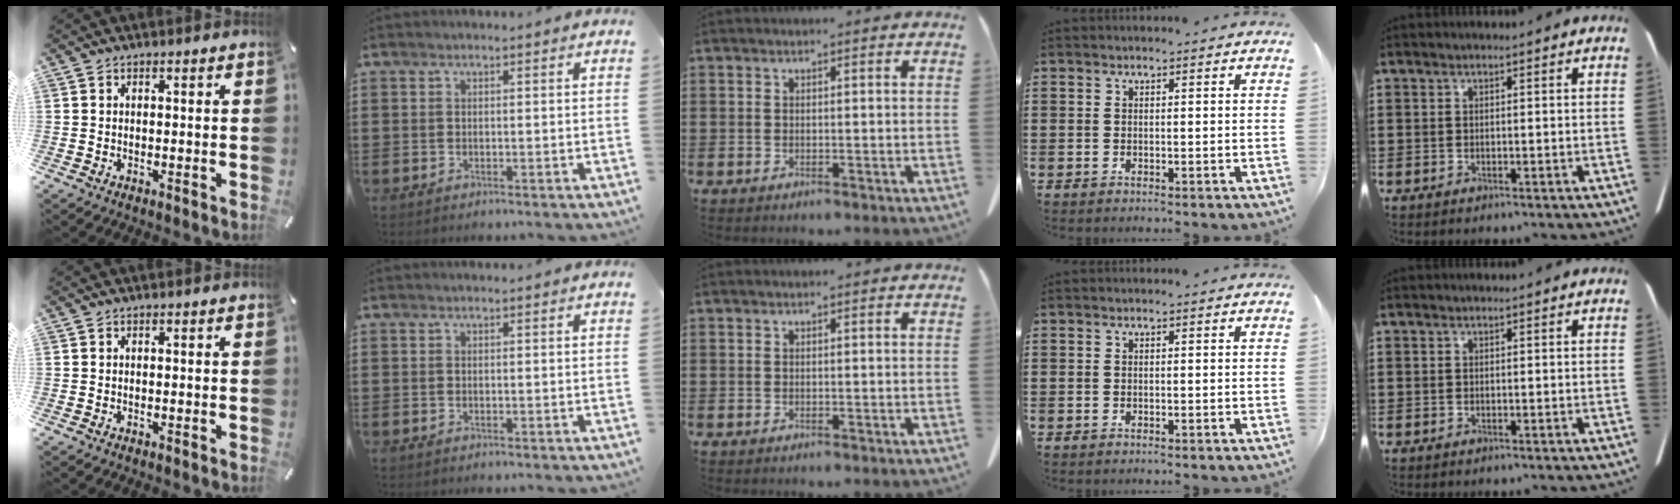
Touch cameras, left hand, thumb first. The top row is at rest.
{}